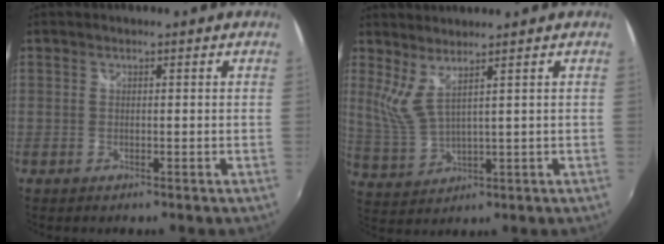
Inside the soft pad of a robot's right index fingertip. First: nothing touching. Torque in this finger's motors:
{"motor_torque": [0.32, 0.35, 0.20, 0.08]}